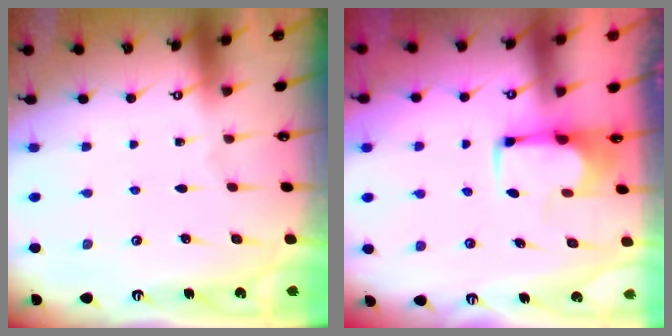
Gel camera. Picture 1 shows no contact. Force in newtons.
{"total": 1.9, "press": 1.6, "slide": 1.0}